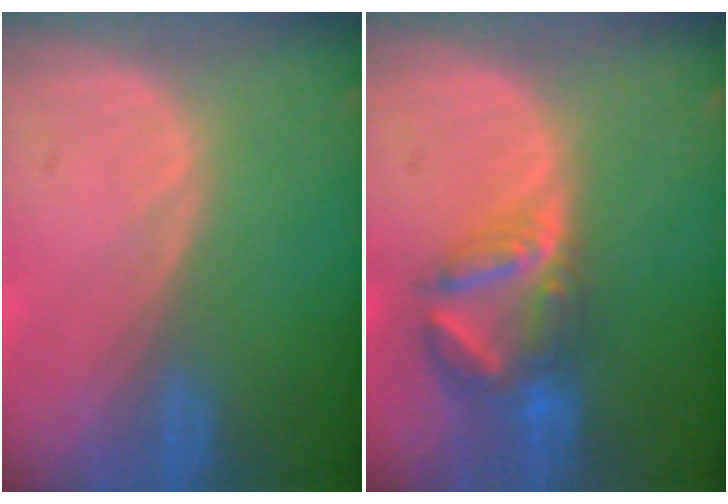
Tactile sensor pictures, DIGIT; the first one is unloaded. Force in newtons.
{"total": 6.9, "press": 6.4, "slide": 2.5}